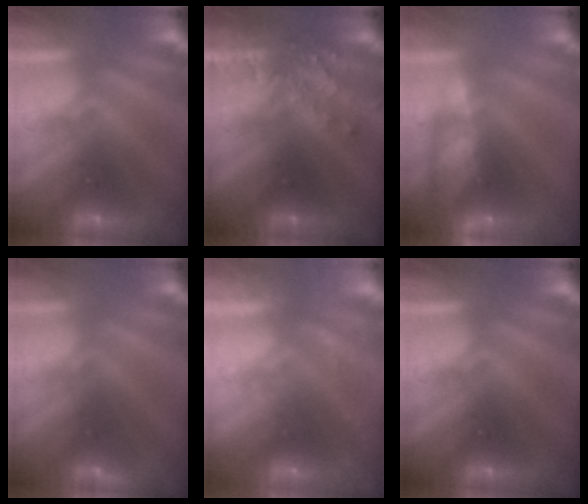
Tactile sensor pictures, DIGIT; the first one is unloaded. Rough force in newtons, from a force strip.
{"total": 3.1}
{"total": 5.9}
{"total": 2.9}
{"total": 2.2}
{"total": 0.0}